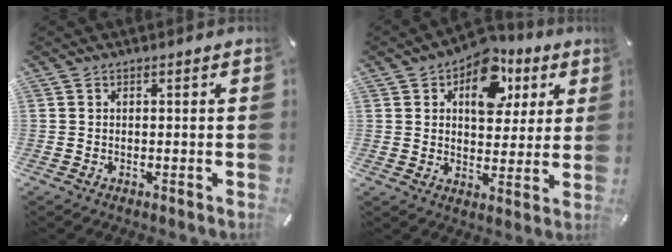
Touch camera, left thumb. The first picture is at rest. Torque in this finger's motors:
{"motor_torque": [1.81, 1.79, 1.13, -1.09, 0.40]}